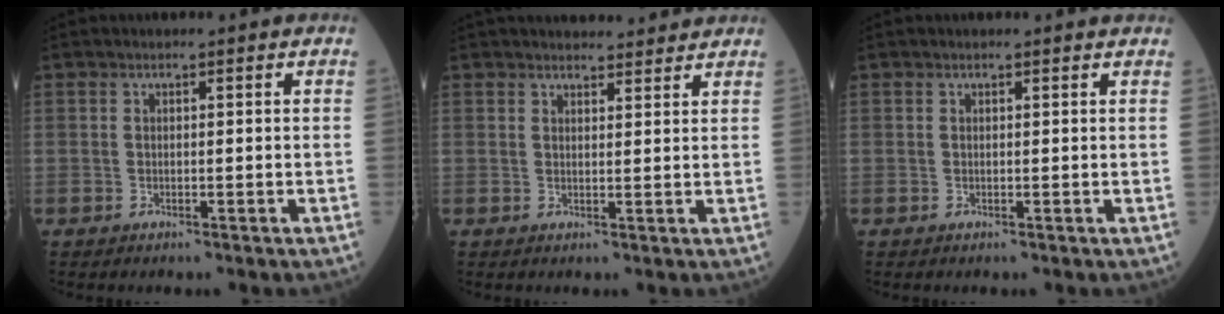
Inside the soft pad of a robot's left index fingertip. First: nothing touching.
{"total": 8.1, "force": [7.7, 1.8, 2.1], "torque": [-0.018, 0.018, 0.093]}
{"total": 1.3, "force": [1.3, 0.1, 0.2], "torque": [-0.010, 0.004, 0.008]}